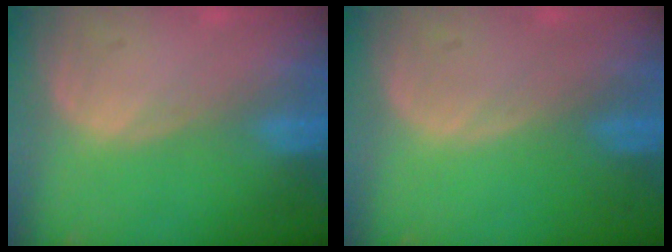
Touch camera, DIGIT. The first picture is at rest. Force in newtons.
{"total": 0.0}